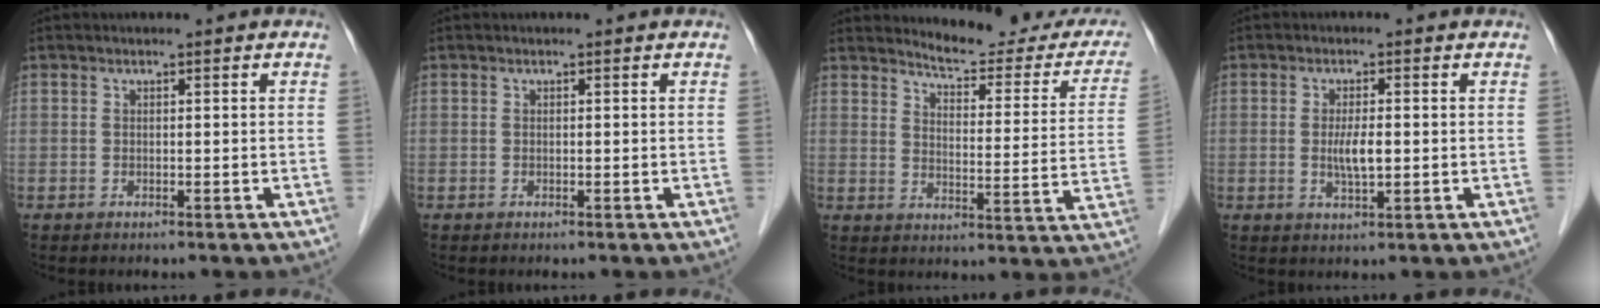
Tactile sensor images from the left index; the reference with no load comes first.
{"total": 0.0}
{"total": 16.9, "force": [15.9, 3.3, 4.4], "torque": [-0.034, -0.067, 0.173]}
{"total": 3.6, "force": [-0.2, 0.9, 3.5], "torque": [-0.068, -0.003, -0.002]}